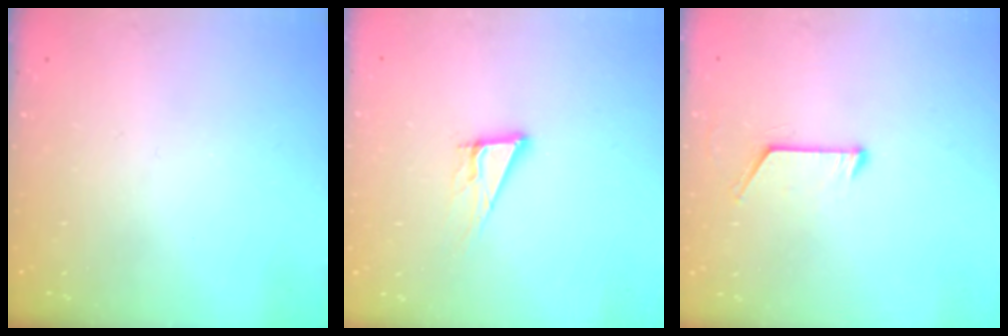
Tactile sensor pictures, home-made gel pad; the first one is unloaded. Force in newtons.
{"total": 8.6, "press": 8.3, "slide": 2.4}
{"total": 6.9, "press": 6.9, "slide": 0.7}